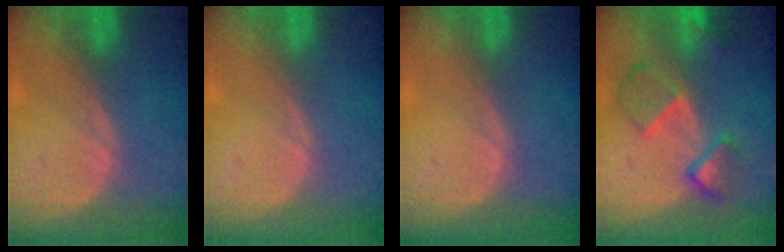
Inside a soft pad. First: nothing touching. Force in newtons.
{"total": 0.0}
{"total": 0.0}
{"total": 6.9, "press": 6.7, "slide": 1.6}